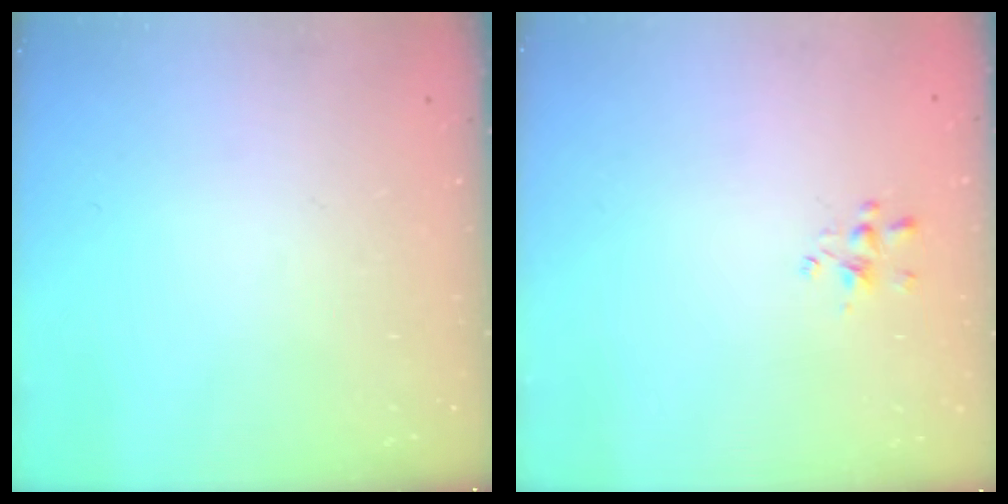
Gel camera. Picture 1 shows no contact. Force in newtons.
{"total": 1.6, "press": 1.5, "slide": 0.5}